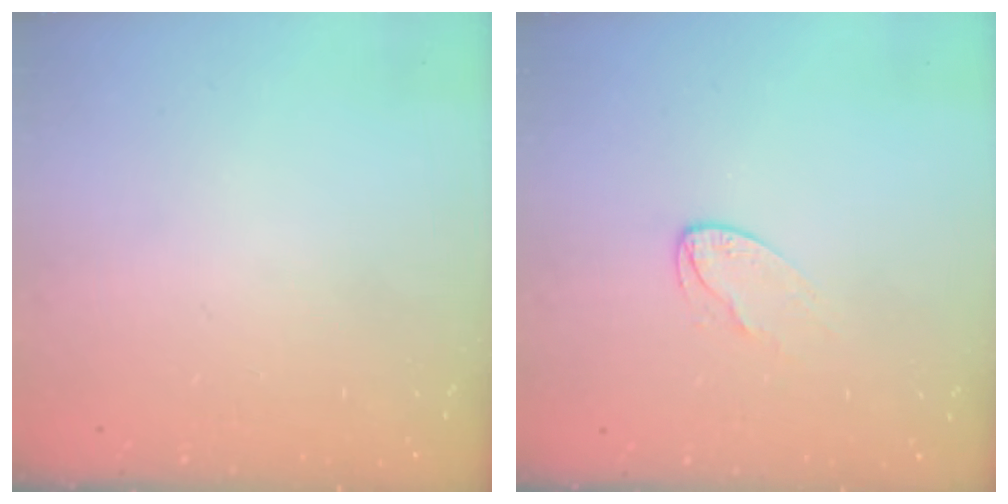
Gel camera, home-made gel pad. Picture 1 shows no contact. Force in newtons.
{"total": 4.8, "press": 4.8, "slide": 0.4}